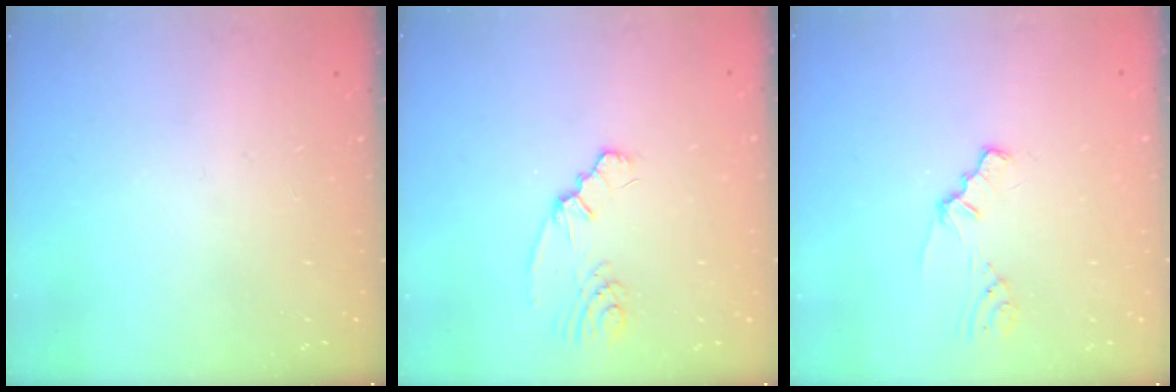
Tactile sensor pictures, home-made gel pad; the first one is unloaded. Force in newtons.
{"total": 2.3, "press": 2.2, "slide": 0.5}
{"total": 0.9, "press": 0.8, "slide": 0.3}